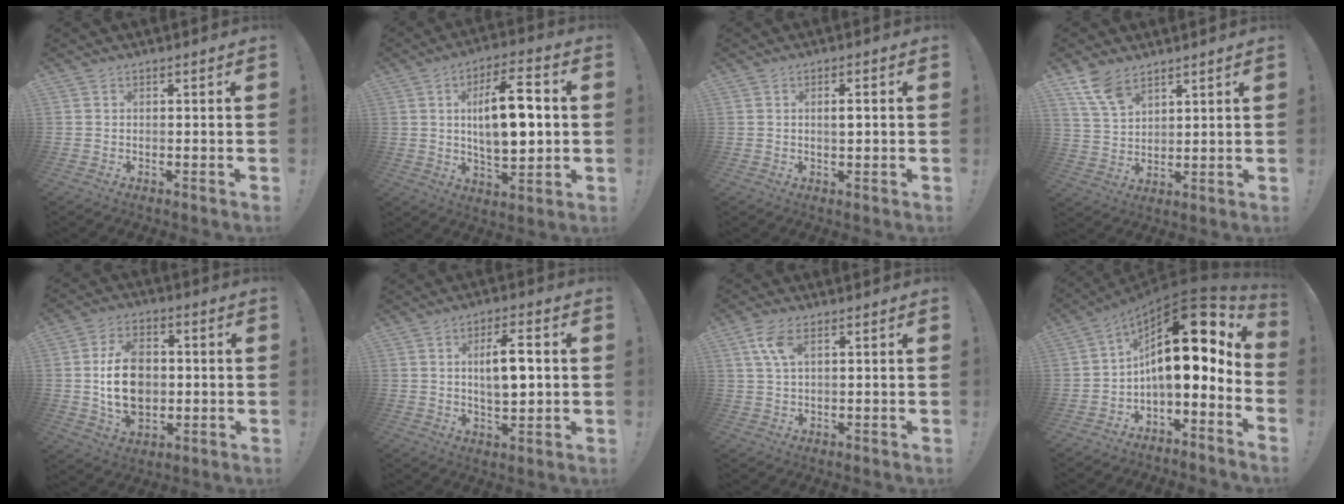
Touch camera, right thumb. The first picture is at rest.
{"total": 15.5, "force": [1.5, 6.8, 13.9], "torque": [-0.216, 0.001, 0.019]}
{"total": 2.2, "force": [0.2, 0.6, 2.1], "torque": [-0.031, -0.003, -0.001]}
{"total": 8.9, "force": [6.2, 4.6, 4.3], "torque": [-0.085, -0.027, 0.123]}
{"total": 15.5, "force": [0.2, 11.3, 10.6], "torque": [-0.172, 0.002, 0.004]}
{"total": 9.3, "force": [1.3, 3.4, 8.5], "torque": [-0.135, -0.001, 0.016]}
{"total": 6.2, "force": [2.5, 3.0, 4.8], "torque": [-0.095, -0.002, 0.046]}
{"total": 20.2, "force": [4.9, 8.4, 17.7], "torque": [-0.296, -0.030, 0.086]}